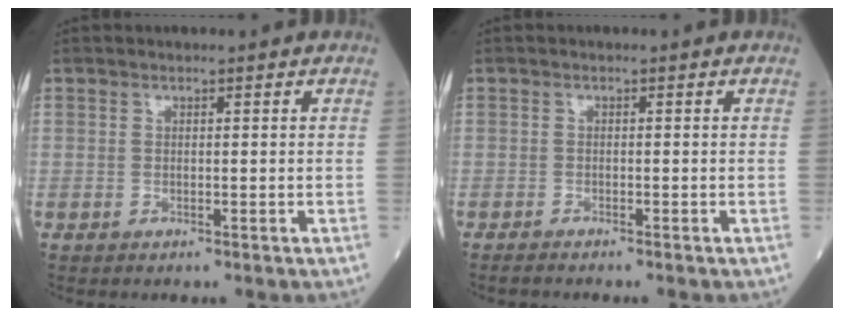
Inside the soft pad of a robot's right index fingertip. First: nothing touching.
{"total": 1.2, "force": [-1.2, -0.1, 0.4], "torque": [-0.013, -0.002, -0.020]}